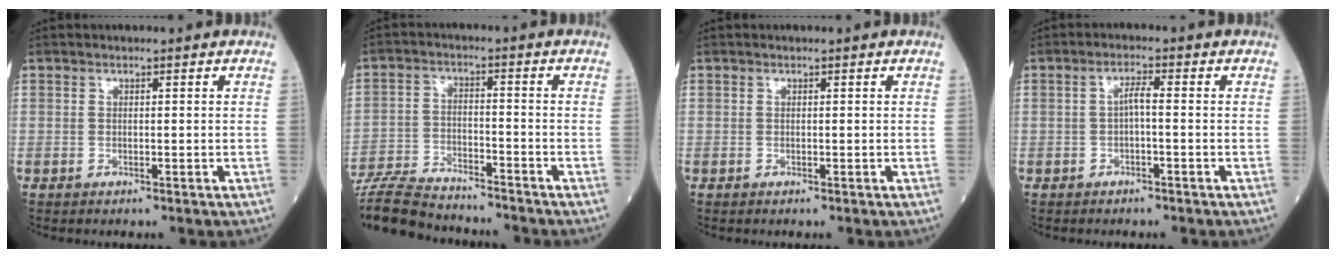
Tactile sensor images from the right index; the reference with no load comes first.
{"total": 14.3, "force": [-13.3, 1.8, 4.8], "torque": [-0.087, -0.005, -0.221]}
{"total": 0.0}
{"total": 2.1, "force": [-0.4, 0.2, 2.0], "torque": [-0.033, 0.006, -0.009]}